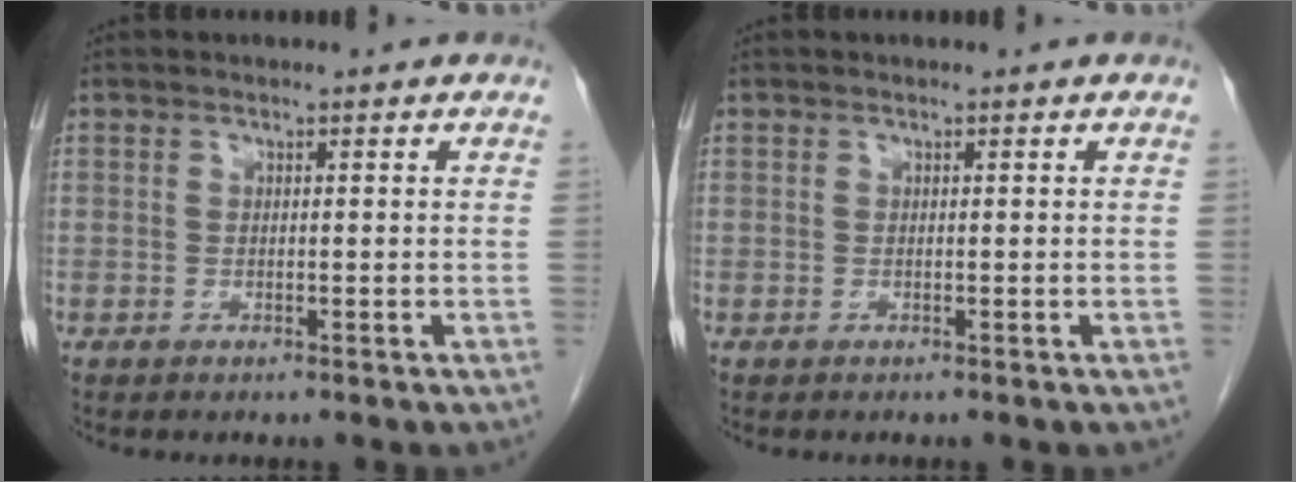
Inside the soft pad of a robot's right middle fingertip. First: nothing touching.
{"total": 0.0}